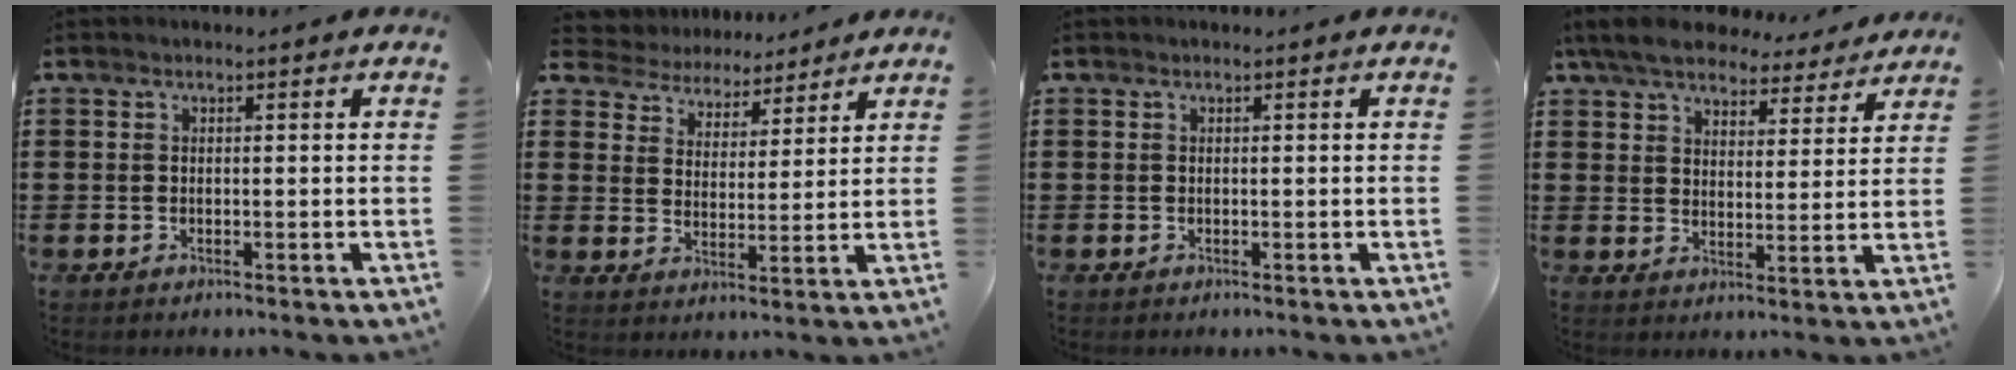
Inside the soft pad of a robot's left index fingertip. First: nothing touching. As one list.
[{"total": 4.9, "force": [4.7, 1.4, -0.3], "torque": [-0.027, -0.028, 0.082]}, {"total": 0.0}, {"total": 7.0, "force": [6.4, 1.7, 2.1], "torque": [-0.070, -0.026, 0.114]}]